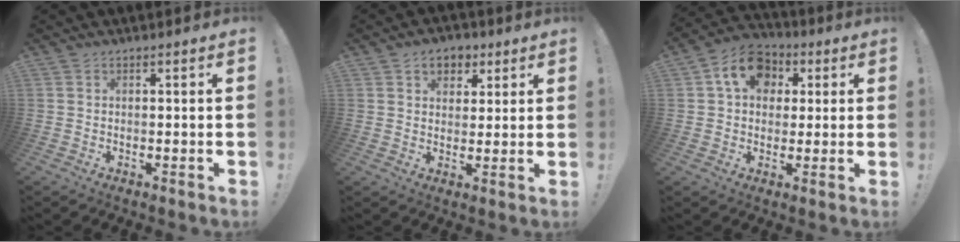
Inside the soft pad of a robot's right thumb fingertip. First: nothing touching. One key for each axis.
{"total": 6.9, "fx": 3.2, "fy": 5.4, "fz": 2.7, "tx": -0.022, "ty": -0.015, "tz": 0.059}
{"total": 12.6, "fx": 4.3, "fy": 9.6, "fz": 7.0, "tx": -0.106, "ty": -0.003, "tz": 0.084}